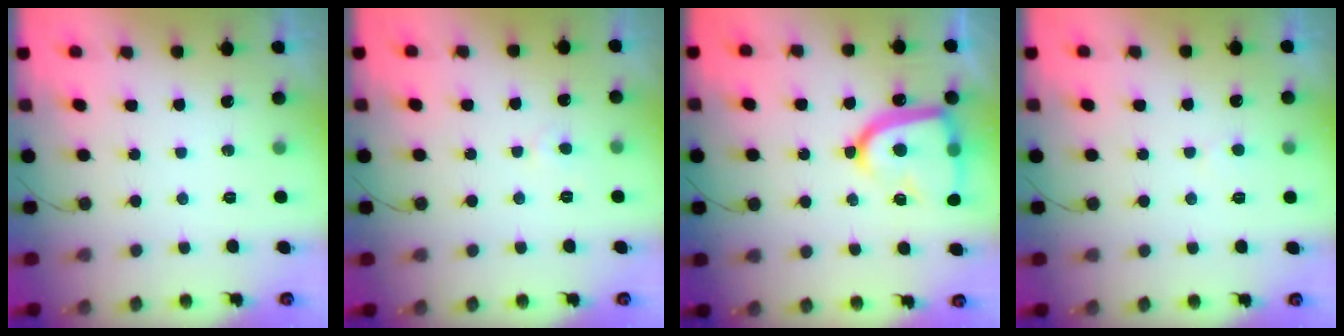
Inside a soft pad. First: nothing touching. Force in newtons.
{"total": 3.3, "press": 3.3, "slide": 0.3}
{"total": 18.6, "press": 18.5, "slide": 1.6}
{"total": 3.5, "press": 3.5, "slide": 0.4}